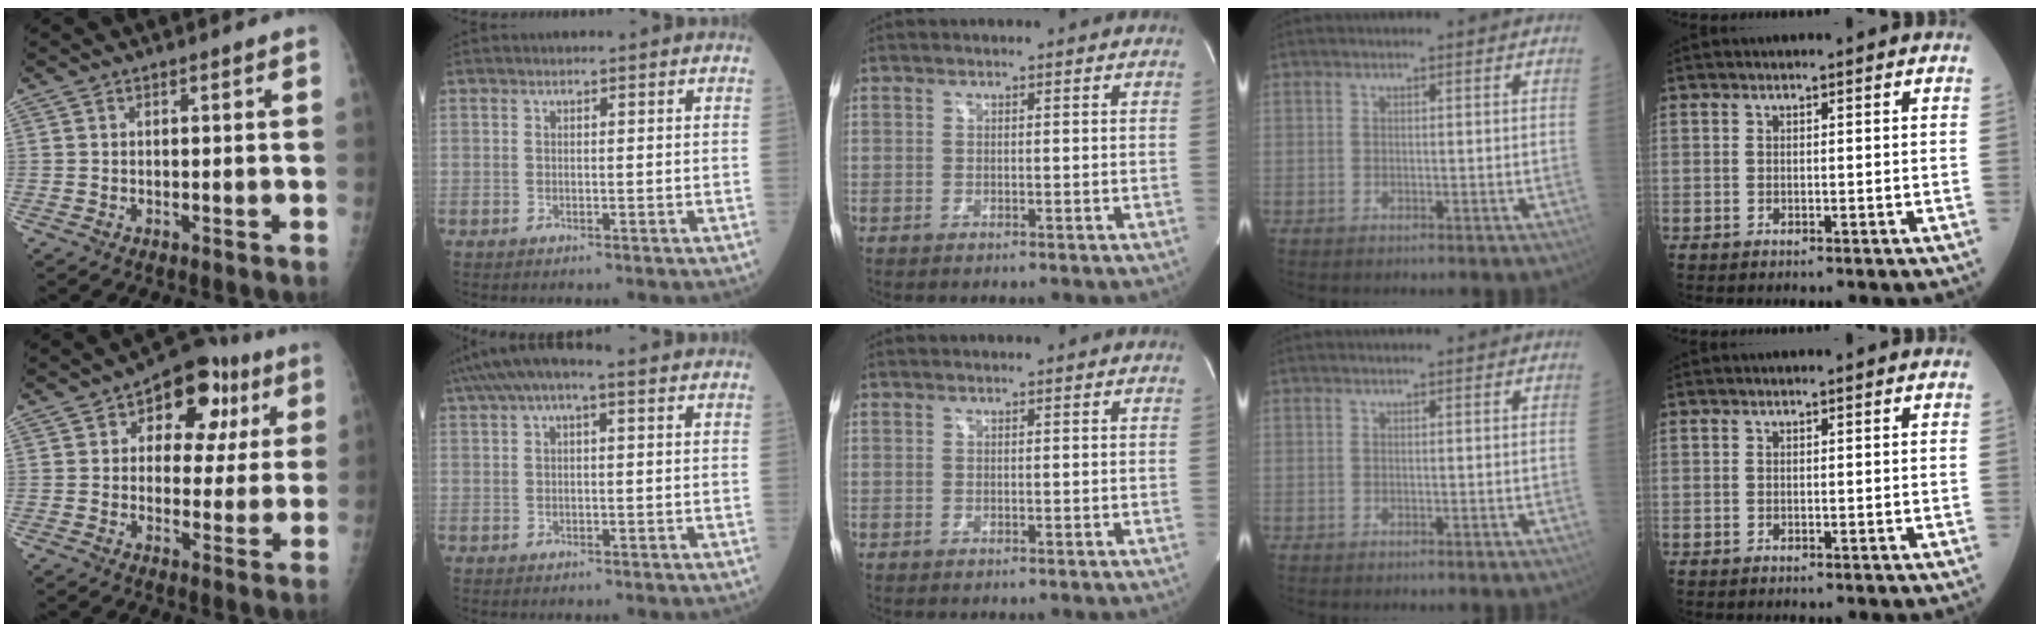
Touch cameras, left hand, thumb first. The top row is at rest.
{"thumb": {"total": 13.7, "force": [4.9, 8.9, 9.2], "torque": [-0.064, 0.010, 0.063]}, "index": {"total": 6.2, "force": [3.4, 1.7, 4.8], "torque": [-0.094, 0.047, 0.053]}}